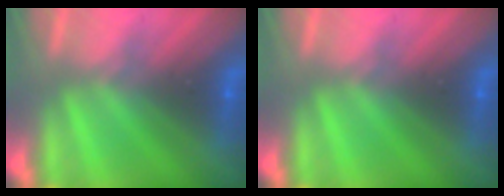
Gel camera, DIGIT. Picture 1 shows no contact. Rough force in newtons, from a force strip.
{"total": 0.0}